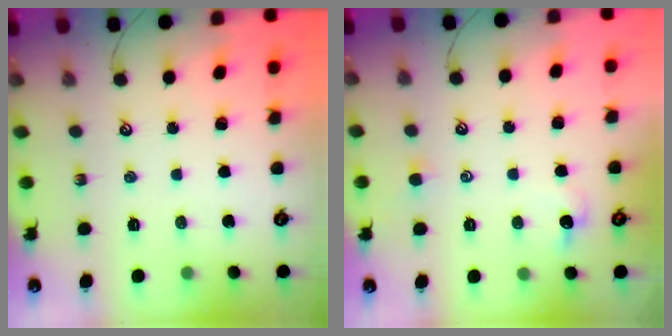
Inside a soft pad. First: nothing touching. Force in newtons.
{"total": 1.4, "press": 1.3, "slide": 0.6}